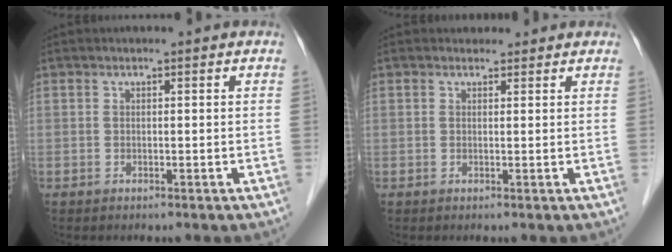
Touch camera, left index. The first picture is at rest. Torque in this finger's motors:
{"motor_torque": [0.90, -0.98, 0.05, -0.01]}